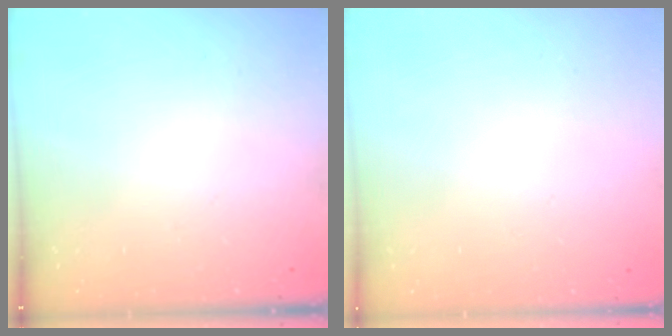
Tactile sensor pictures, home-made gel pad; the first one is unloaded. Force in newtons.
{"total": 1.9, "press": 1.9, "slide": 0.2}